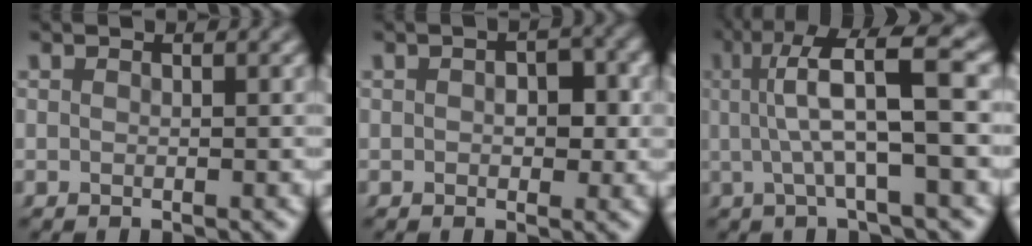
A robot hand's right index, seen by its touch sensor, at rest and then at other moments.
{"total": 2.5, "force": [0.0, 1.8, 1.8], "torque": [-0.019, -0.002, -0.004]}
{"total": 8.0, "force": [2.1, 2.1, 7.5], "torque": [-0.120, 0.023, 0.022]}